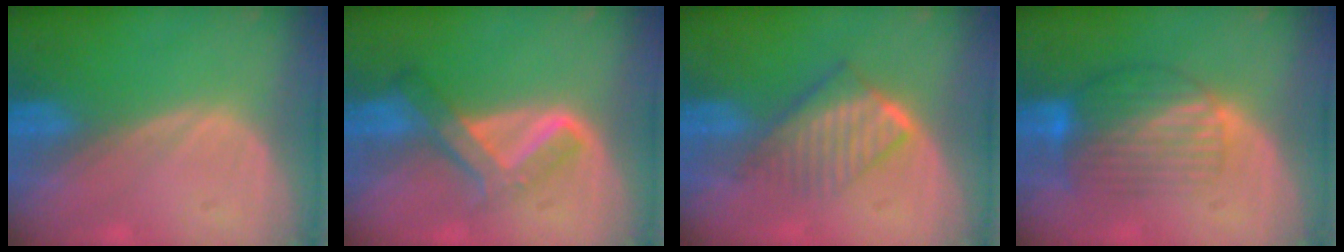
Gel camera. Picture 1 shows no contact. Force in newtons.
{"total": 6.7, "press": 5.7, "slide": 3.6}
{"total": 6.6, "press": 5.9, "slide": 2.9}
{"total": 8.3, "press": 7.3, "slide": 4.0}